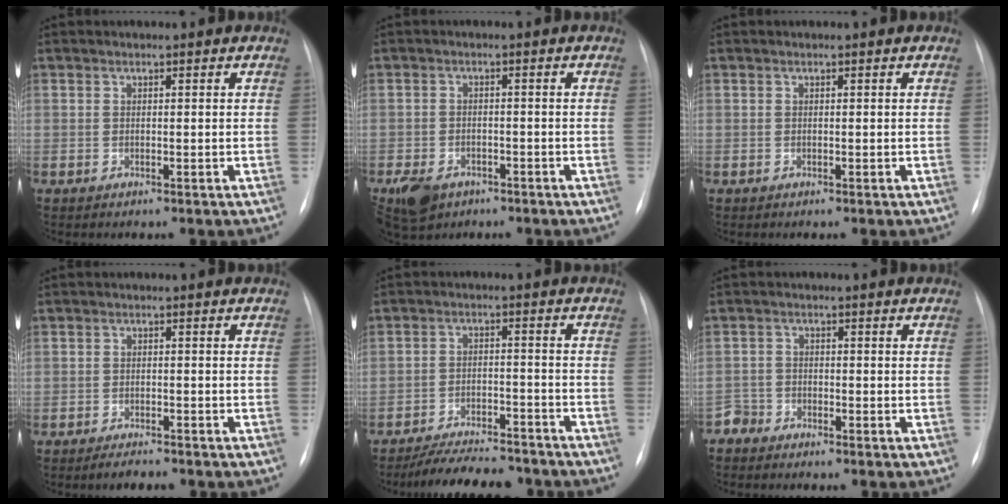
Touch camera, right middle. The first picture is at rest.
{"total": 6.9, "force": [-4.3, 4.6, 2.7], "torque": [-0.055, -0.004, -0.065]}
{"total": 0.0}
{"total": 2.3, "force": [-2.0, 0.7, 0.9], "torque": [-0.020, -0.003, -0.029]}
{"total": 11.6, "force": [-10.5, 2.9, 4.2], "torque": [-0.060, 0.006, -0.154]}
{"total": 2.1, "force": [-1.8, 0.7, -0.8], "torque": [0.022, 0.000, -0.036]}